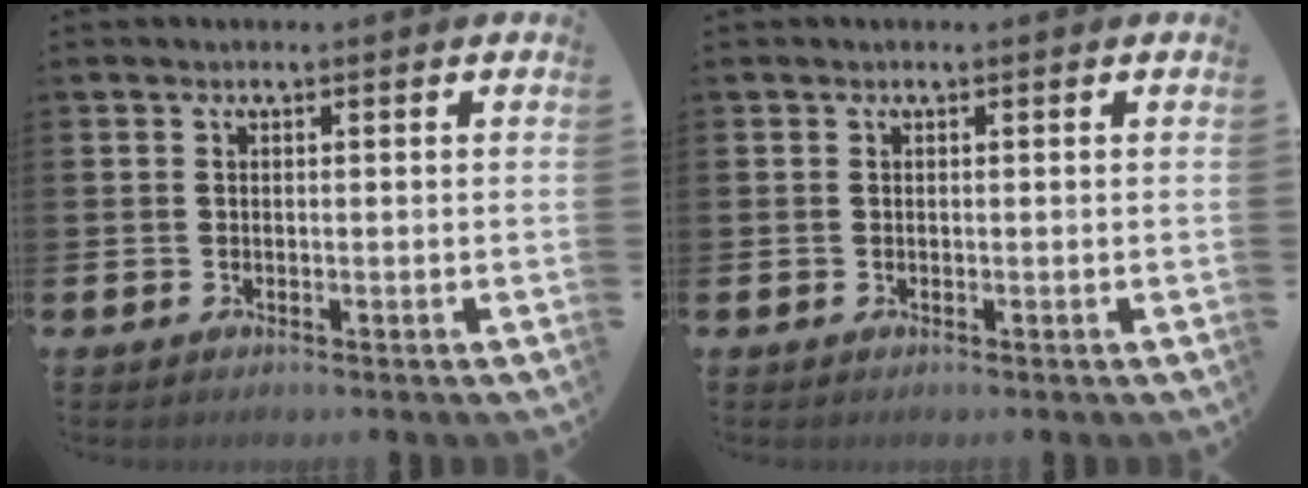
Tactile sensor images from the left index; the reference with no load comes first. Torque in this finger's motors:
{"motor_torque": [0.10, 0.01, -0.03, -0.01]}